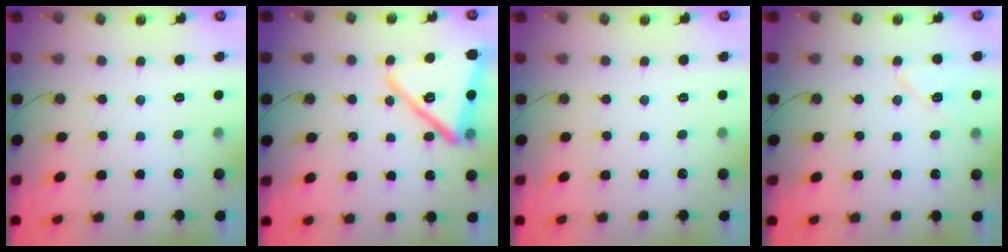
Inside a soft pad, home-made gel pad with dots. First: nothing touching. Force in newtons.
{"total": 19.1, "press": 17.5, "slide": 7.8}
{"total": 0.0}
{"total": 7.8, "press": 7.8, "slide": 0.9}